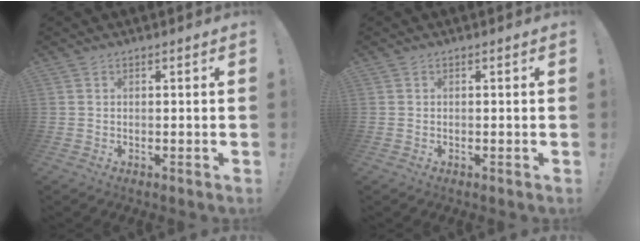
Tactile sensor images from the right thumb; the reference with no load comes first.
{"total": 0.0}